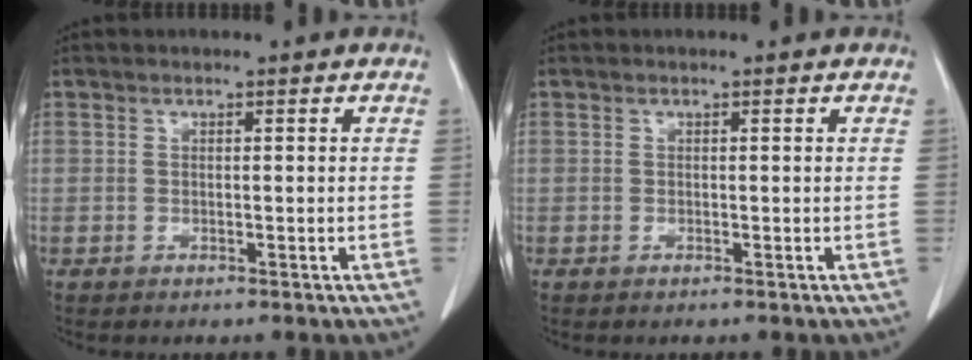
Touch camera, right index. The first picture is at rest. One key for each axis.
{"total": 0.0}